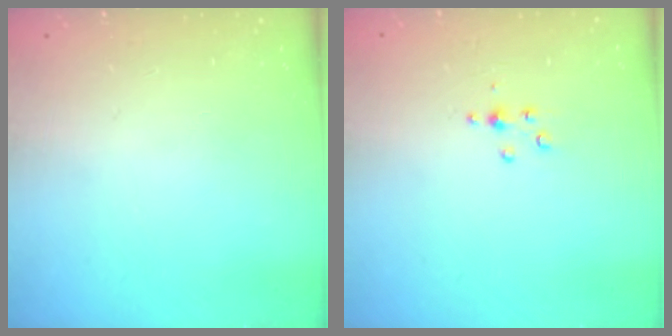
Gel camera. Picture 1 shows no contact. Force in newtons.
{"total": 3.4, "press": 3.4, "slide": 0.4}